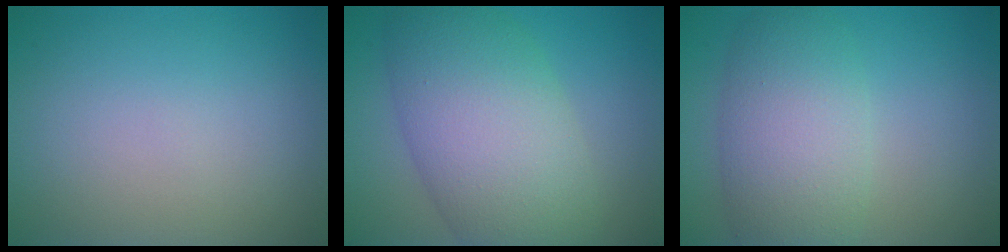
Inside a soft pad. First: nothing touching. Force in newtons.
{"total": 9.9, "press": 9.9, "slide": 0.5}
{"total": 6.6, "press": 6.6, "slide": 0.2}